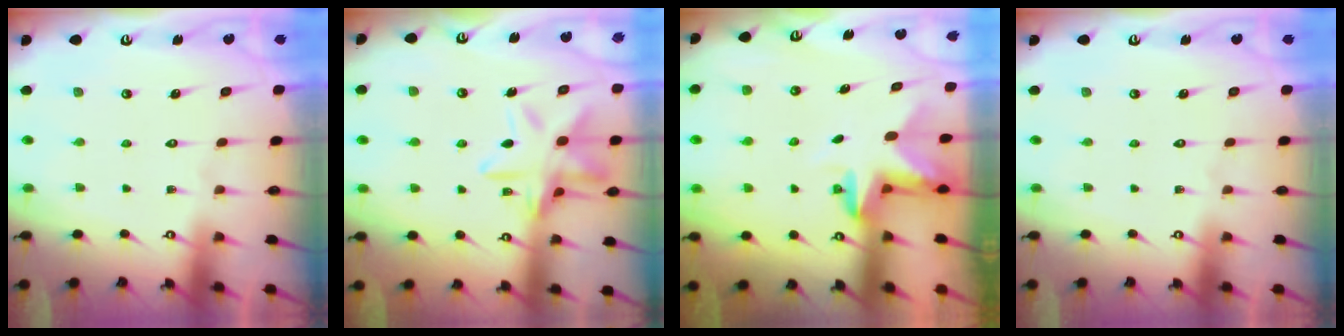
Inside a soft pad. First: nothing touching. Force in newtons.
{"total": 14.6, "press": 14.6, "slide": 1.1}
{"total": 3.0, "press": 3.0, "slide": 0.4}
{"total": 0.0}